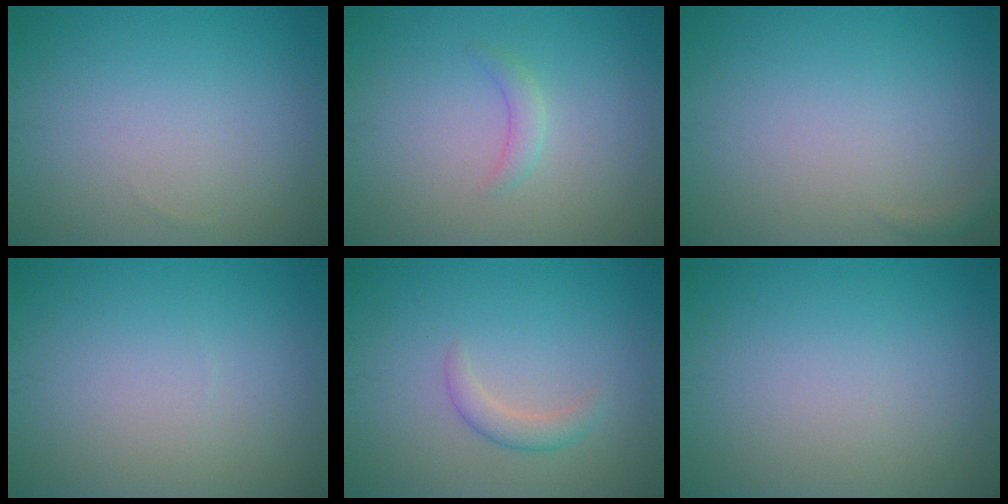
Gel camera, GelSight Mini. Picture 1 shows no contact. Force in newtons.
{"total": 1.2, "press": 1.2, "slide": 0.2}
{"total": 0.7, "press": 0.7, "slide": 0.1}
{"total": 0.0}
{"total": 1.7, "press": 1.7, "slide": 0.1}
{"total": 0.0}